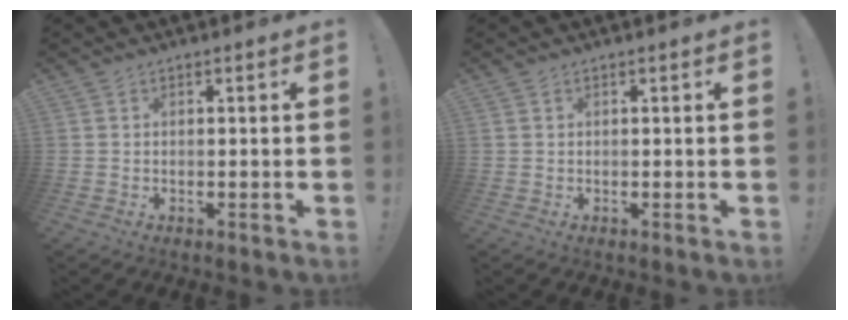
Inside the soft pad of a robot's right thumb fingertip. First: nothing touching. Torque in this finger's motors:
{"motor_torque": [0.12, -0.19, 0.14, 0.09, 0.05]}